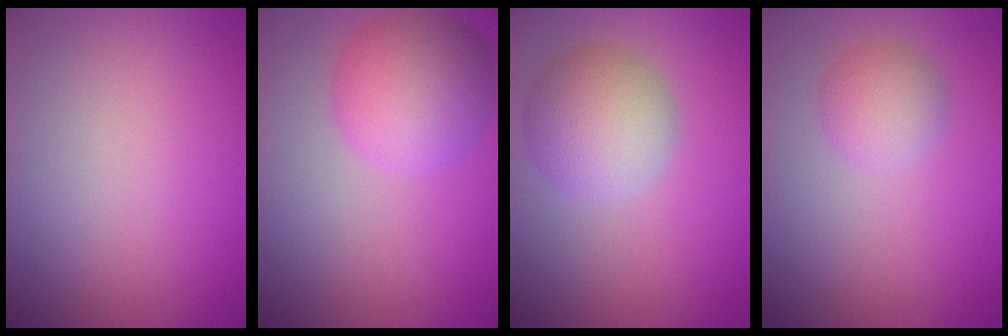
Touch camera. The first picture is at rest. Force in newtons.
{"total": 5.9, "press": 5.9, "slide": 0.3}
{"total": 5.0, "press": 5.0, "slide": 0.3}
{"total": 2.6, "press": 2.6, "slide": 0.1}